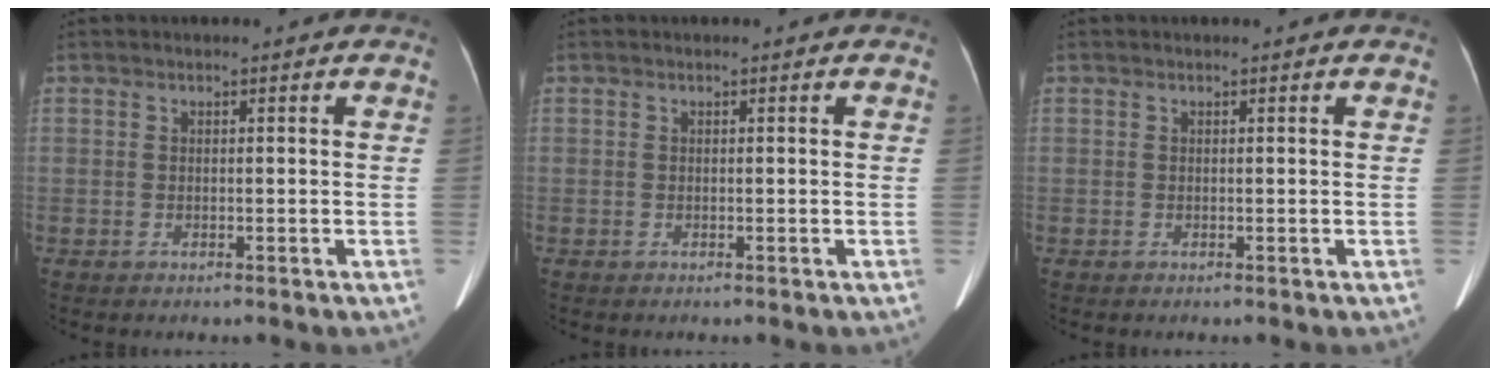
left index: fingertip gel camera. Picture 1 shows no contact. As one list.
[{"total": 0.0}, {"total": 0.0}]